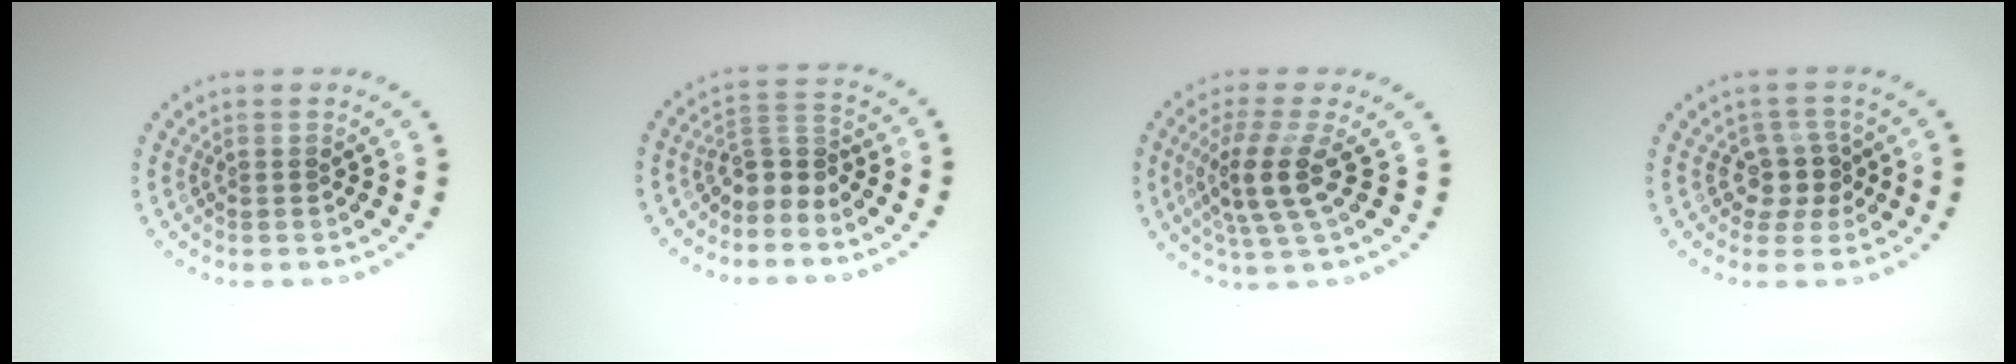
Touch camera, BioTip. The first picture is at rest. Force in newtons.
{"total": 2.6, "press": 1.9, "slide": 1.8}
{"total": 3.9, "press": 3.2, "slide": 2.3}
{"total": 2.5, "press": 1.9, "slide": 1.6}